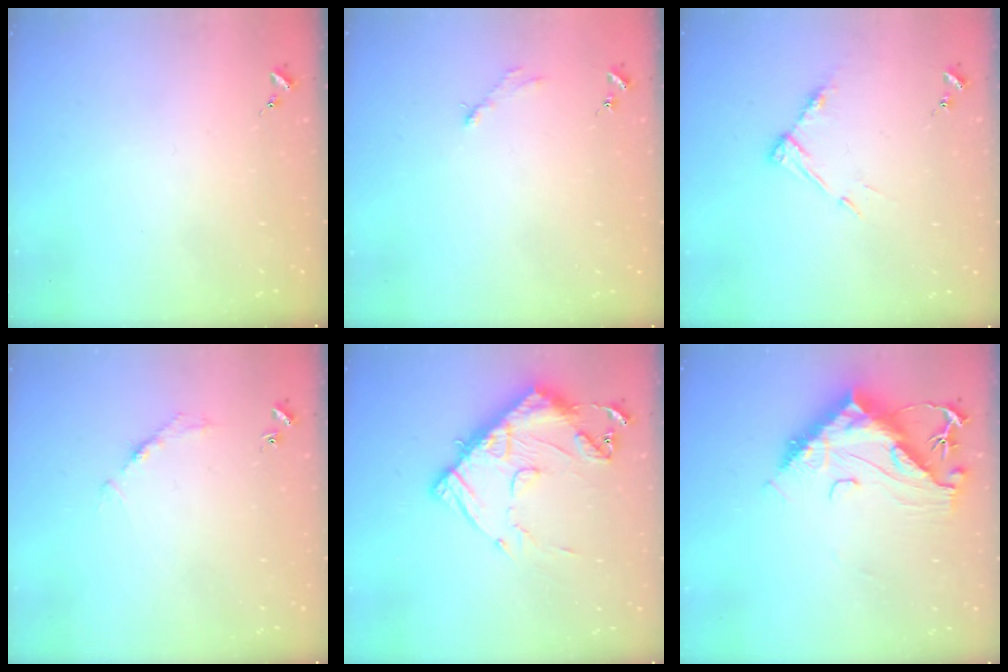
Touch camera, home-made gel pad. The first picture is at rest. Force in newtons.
{"total": 2.8, "press": 2.8, "slide": 0.4}
{"total": 8.1, "press": 8.1, "slide": 0.6}
{"total": 2.7, "press": 2.7, "slide": 0.4}
{"total": 14.8, "press": 14.7, "slide": 1.5}
{"total": 14.6, "press": 14.5, "slide": 1.5}